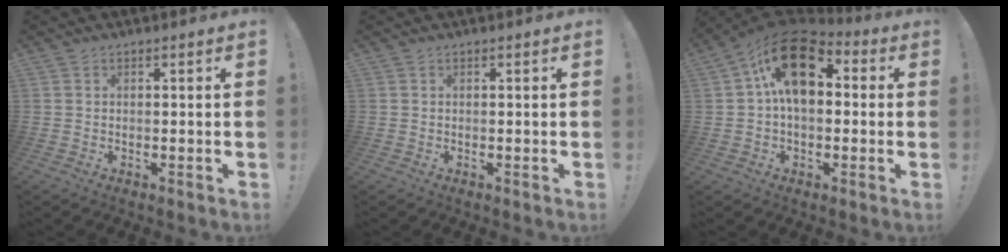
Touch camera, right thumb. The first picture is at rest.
{"total": 0.0}
{"total": 17.6, "force": [5.0, 10.6, 13.2], "torque": [-0.207, -0.008, 0.091]}